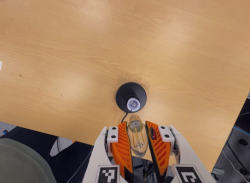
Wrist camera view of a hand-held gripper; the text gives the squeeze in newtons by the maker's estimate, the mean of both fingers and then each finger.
{"total": 20.4, "left": 23.0, "right": 17.7}